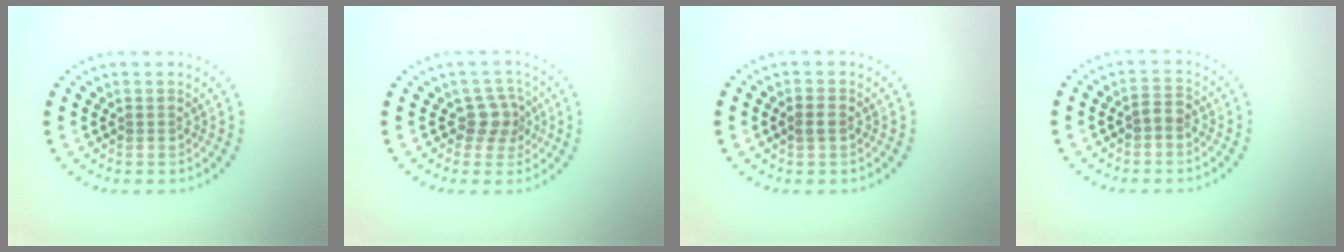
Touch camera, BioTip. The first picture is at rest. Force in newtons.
{"total": 2.4, "press": 1.9, "slide": 1.5}
{"total": 1.3, "press": 1.3, "slide": 0.0}
{"total": 1.2, "press": 1.1, "slide": 0.4}